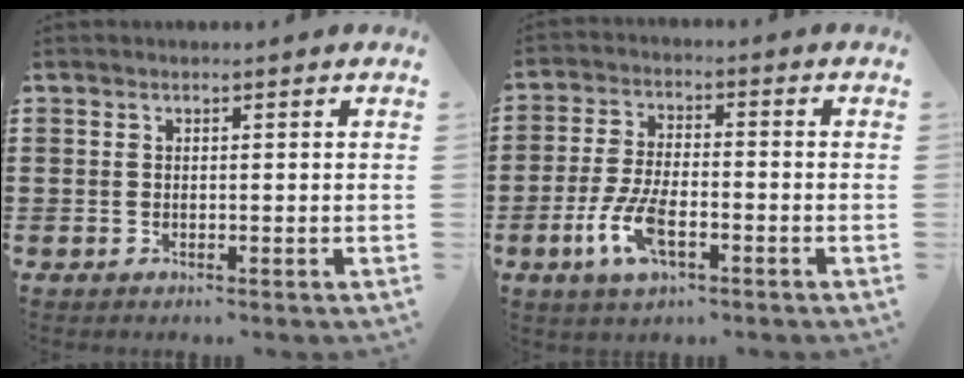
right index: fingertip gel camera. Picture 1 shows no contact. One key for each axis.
{"total": 7.8, "fx": -3.3, "fy": 3.0, "fz": 6.4, "tx": -0.151, "ty": -0.011, "tz": -0.064}